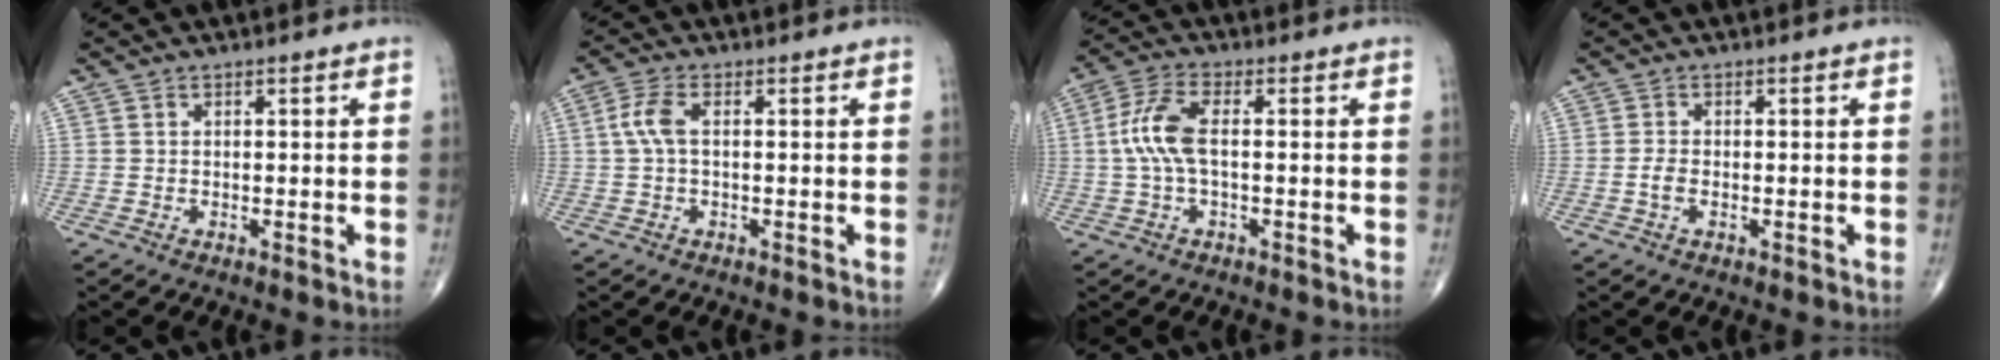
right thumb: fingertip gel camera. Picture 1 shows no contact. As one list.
[{"total": 4.1, "force": [0.4, 1.8, 3.7], "torque": [-0.098, 0.010, 0.005]}, {"total": 7.5, "force": [0.0, 2.9, 6.9], "torque": [-0.171, 0.019, -0.004]}, {"total": 1.8, "force": [-0.5, 0.9, 1.5], "torque": [-0.033, 0.002, -0.012]}]